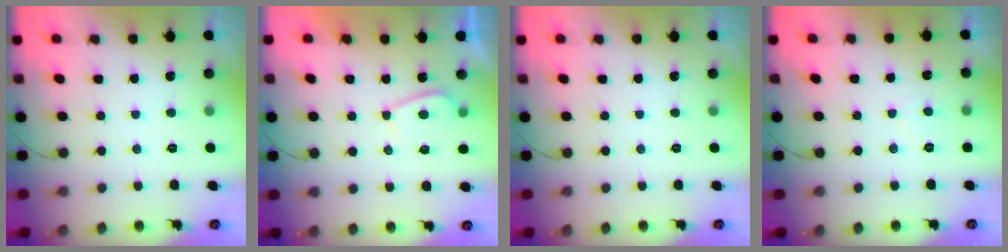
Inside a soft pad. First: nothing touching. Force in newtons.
{"total": 3.5, "press": 3.3, "slide": 0.9}
{"total": 0.0}
{"total": 2.0, "press": 2.0, "slide": 0.5}